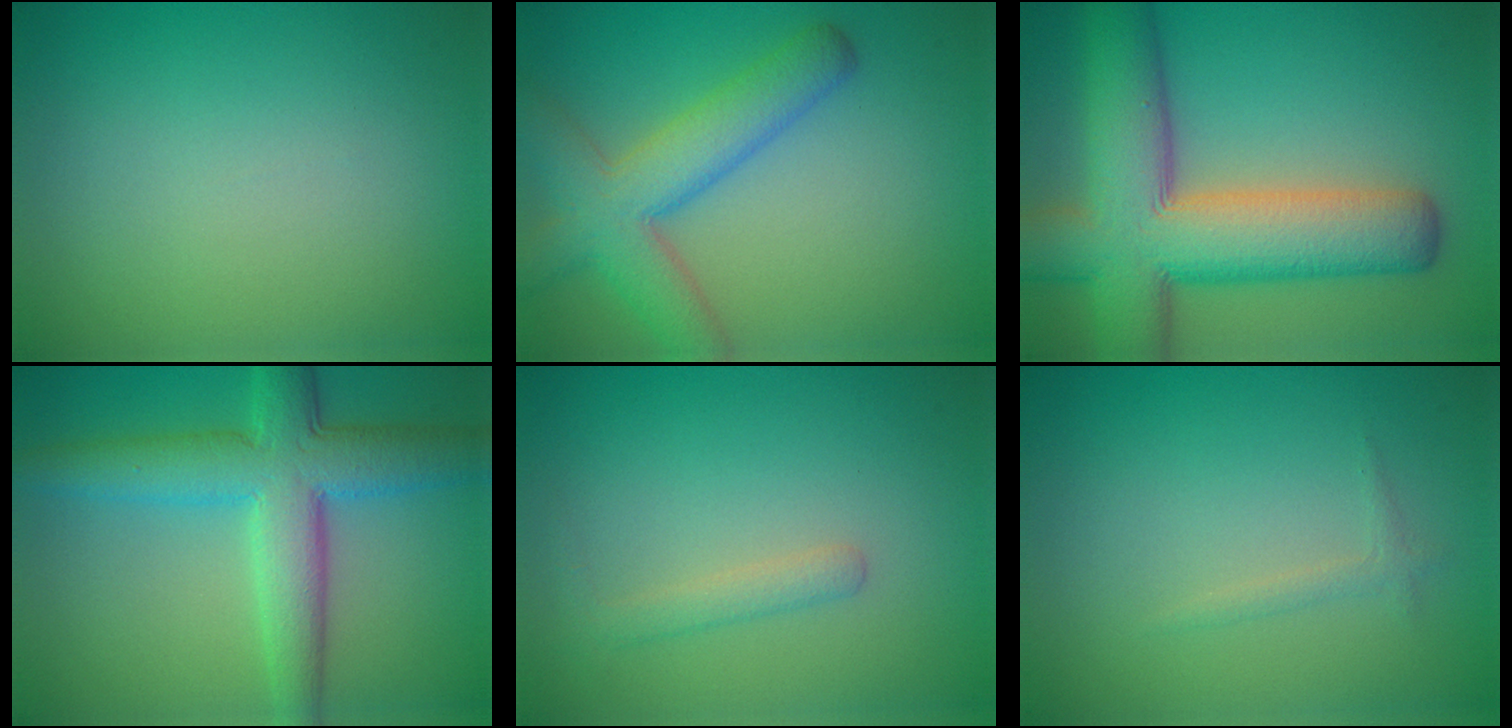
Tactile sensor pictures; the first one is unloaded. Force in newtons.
{"total": 6.5, "press": 6.4, "slide": 0.3}
{"total": 12.1, "press": 12.1, "slide": 0.6}
{"total": 7.5, "press": 7.5, "slide": 0.1}
{"total": 1.6, "press": 1.6, "slide": 0.1}
{"total": 0.8, "press": 0.8, "slide": 0.1}